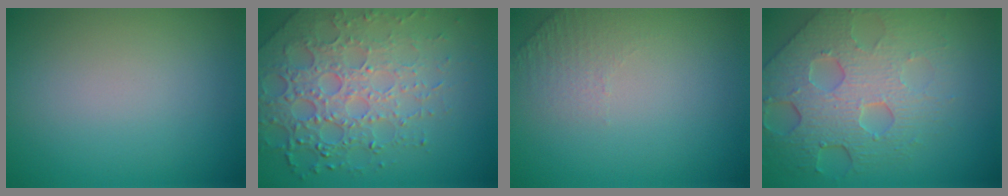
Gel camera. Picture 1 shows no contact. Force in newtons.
{"total": 7.7, "press": 5.3, "slide": 5.5}
{"total": 1.2, "press": 0.7, "slide": 0.9}
{"total": 8.1, "press": 5.7, "slide": 5.8}